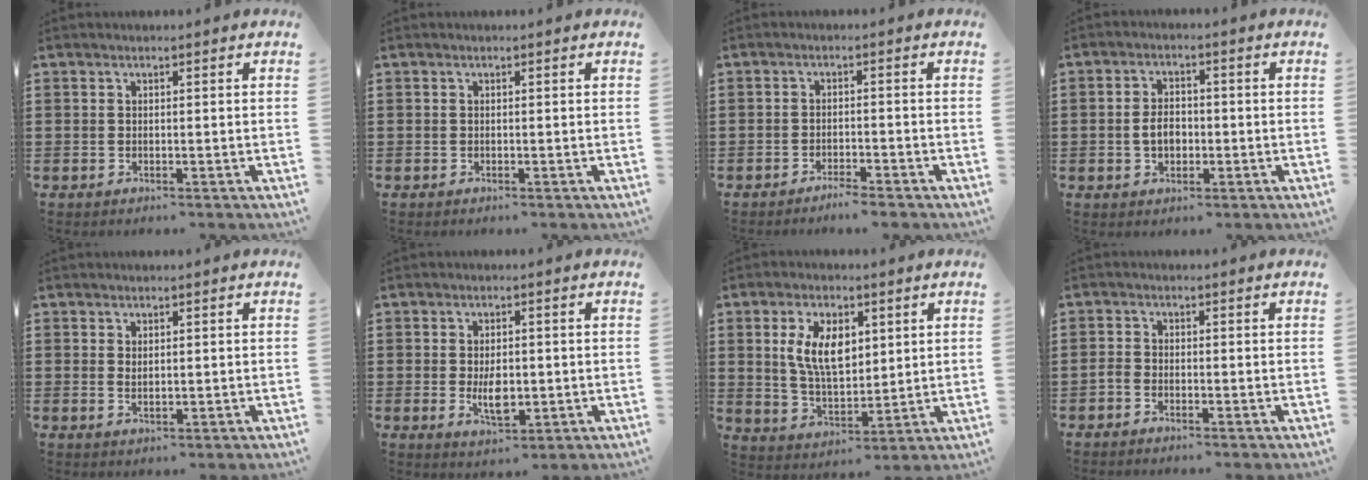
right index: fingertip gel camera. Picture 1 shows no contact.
{"total": 0.0}
{"total": 2.0, "force": [-1.9, -0.1, 0.7], "torque": [-0.012, 0.002, -0.037]}
{"total": 3.7, "force": [-0.6, 2.4, 2.7], "torque": [-0.046, 0.002, -0.015]}
{"total": 1.0, "force": [0.4, 0.5, 0.8], "torque": [-0.016, 0.005, 0.007]}
{"total": 4.8, "force": [-0.5, 2.3, 4.2], "torque": [-0.080, -0.005, -0.014]}
{"total": 8.6, "force": [2.6, 4.5, 6.8], "torque": [-0.142, 0.008, 0.043]}
{"total": 1.2, "force": [-0.6, 0.8, 0.7], "torque": [-0.023, -0.001, -0.014]}